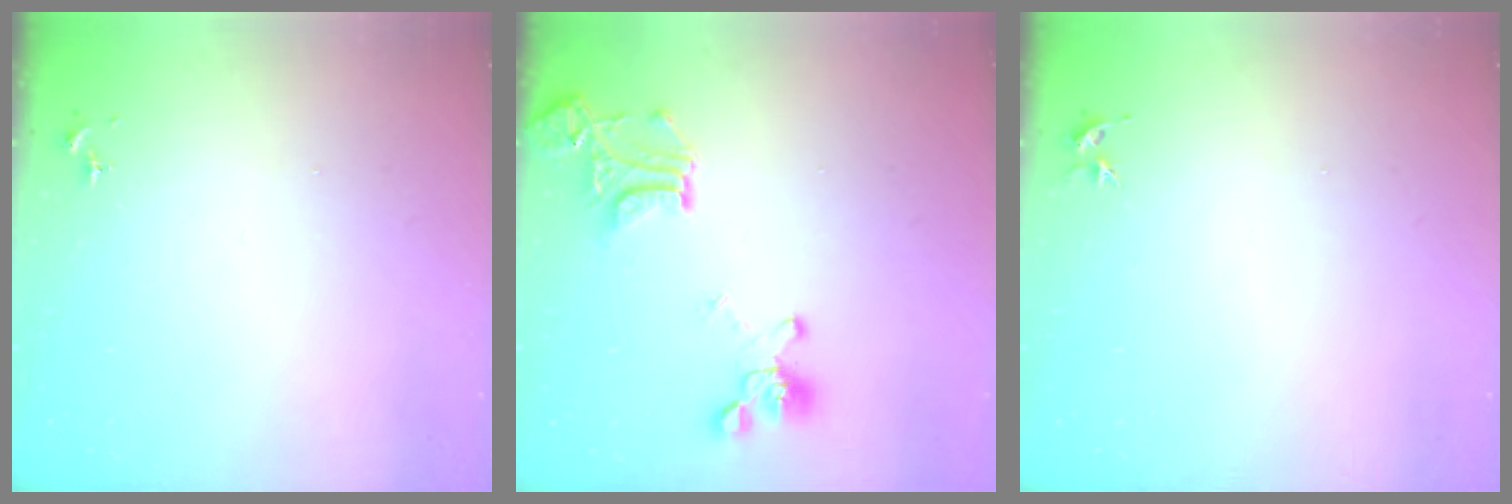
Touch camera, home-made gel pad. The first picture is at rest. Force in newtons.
{"total": 18.3, "press": 18.2, "slide": 1.7}
{"total": 3.4, "press": 3.4, "slide": 0.4}